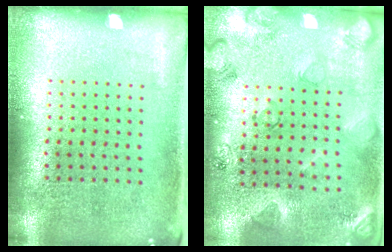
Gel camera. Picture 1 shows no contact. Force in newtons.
{"total": 2.1, "press": 2.0, "slide": 0.7}